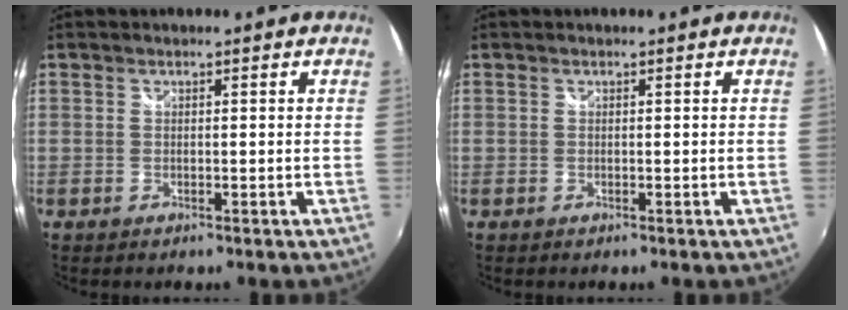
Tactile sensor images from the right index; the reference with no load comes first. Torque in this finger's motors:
{"motor_torque": [0.00, 0.00, 0.00, 0.00]}